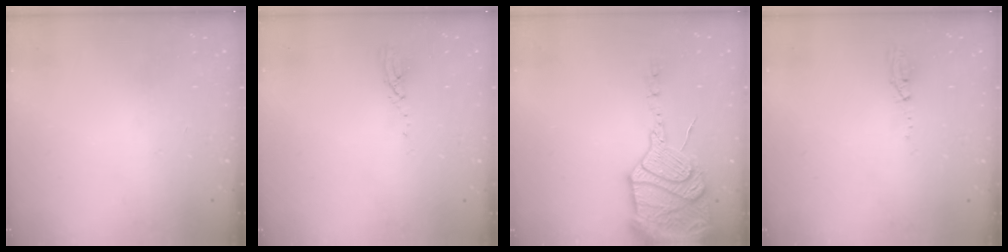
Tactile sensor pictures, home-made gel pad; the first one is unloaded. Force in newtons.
{"total": 3.1, "press": 3.1, "slide": 0.1}
{"total": 20.3, "press": 20.1, "slide": 2.1}
{"total": 3.5, "press": 2.9, "slide": 2.0}